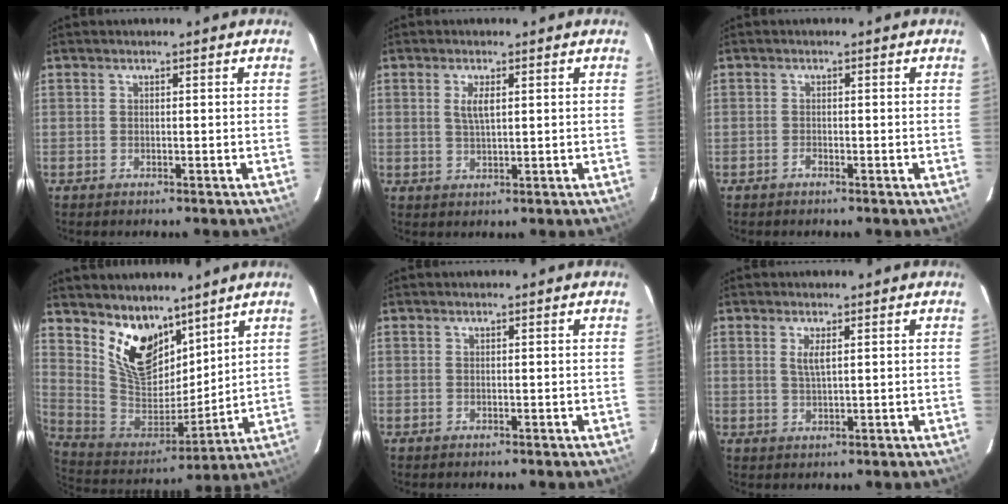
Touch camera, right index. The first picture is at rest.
{"total": 2.8, "force": [1.0, 0.9, 2.5], "torque": [-0.047, 0.001, 0.020]}
{"total": 0.7, "force": [-0.6, 0.2, 0.2], "torque": [-0.002, 0.002, -0.014]}
{"total": 15.5, "force": [10.3, 8.5, 7.9], "torque": [-0.162, 0.001, 0.209]}
{"total": 0.0}
{"total": 2.3, "force": [1.0, 0.4, 2.1], "torque": [-0.039, 0.001, 0.018]}